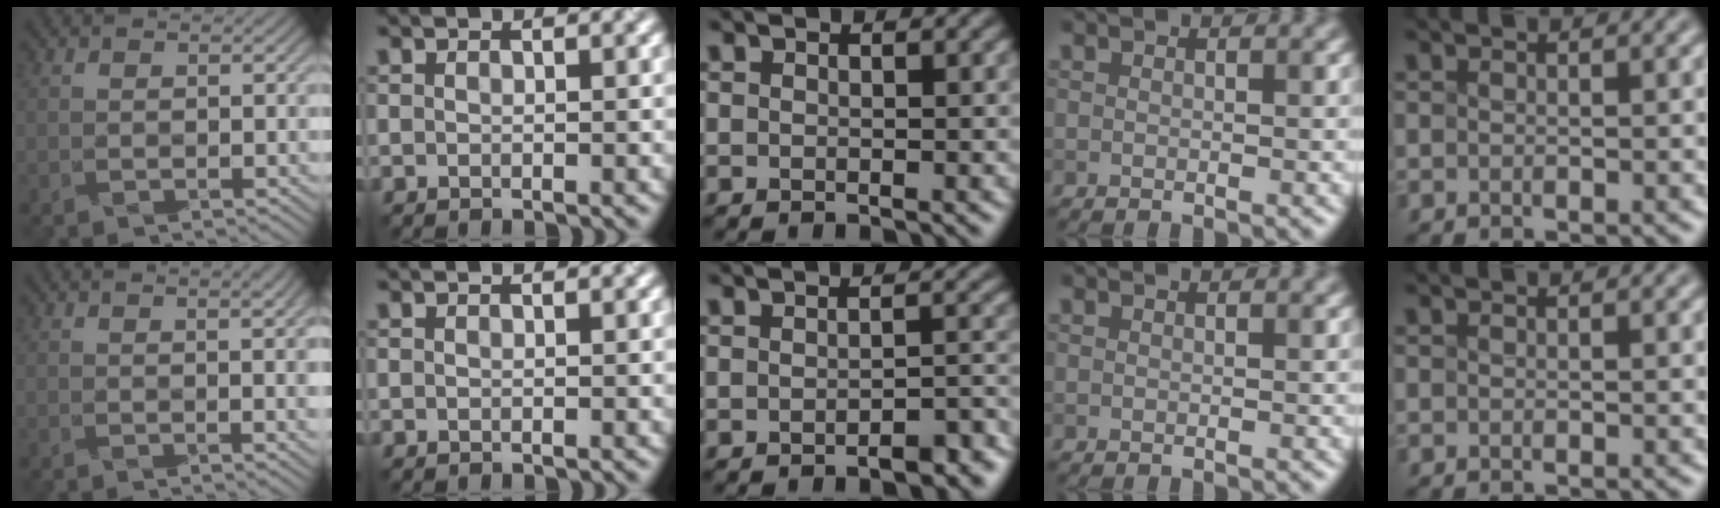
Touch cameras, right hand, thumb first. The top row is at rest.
{"thumb": {"total": 3.7, "force": [1.1, 0.7, 3.5], "torque": [-0.036, 0.008, 0.017]}, "middle": {"total": 2.7, "force": [-2.0, 0.9, 1.5], "torque": [-0.018, 0.008, -0.027]}}